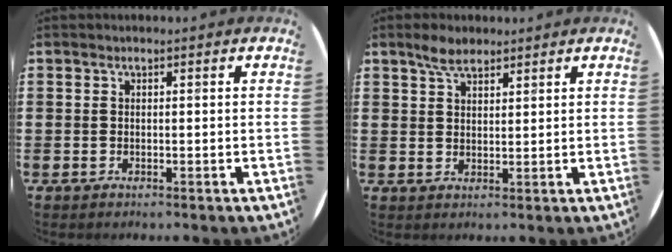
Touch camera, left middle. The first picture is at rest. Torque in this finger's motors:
{"motor_torque": [0.13, 0.05, 0.04, 0.02]}